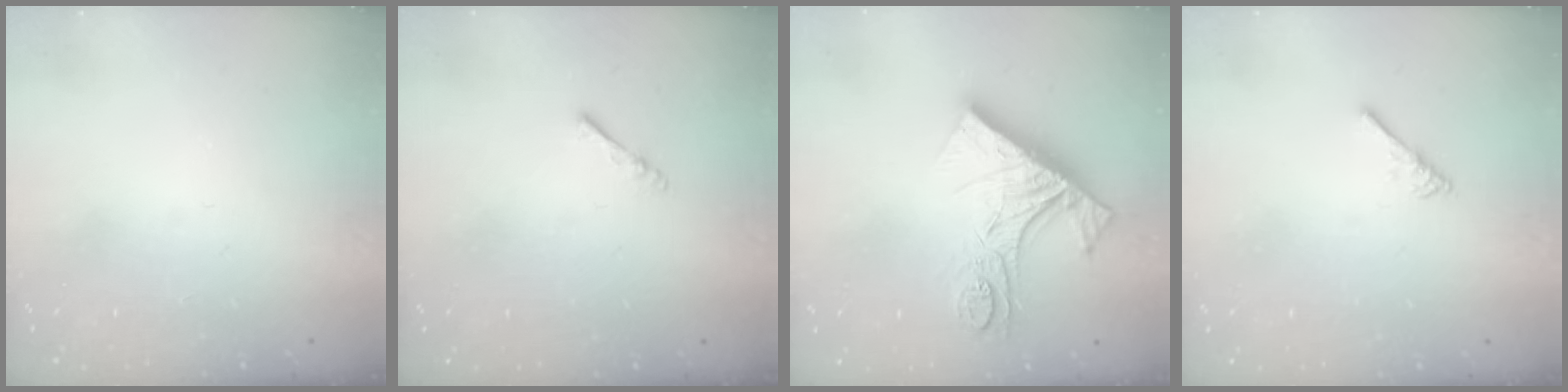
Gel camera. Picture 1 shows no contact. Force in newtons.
{"total": 2.4, "press": 2.3, "slide": 0.5}
{"total": 17.9, "press": 17.8, "slide": 2.0}
{"total": 2.7, "press": 2.6, "slide": 0.5}